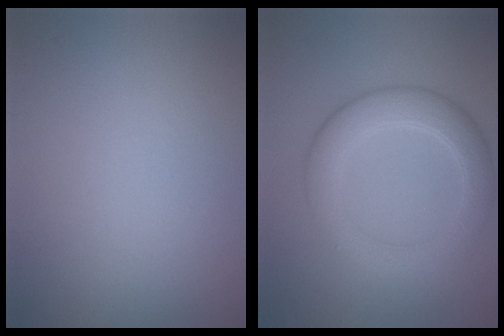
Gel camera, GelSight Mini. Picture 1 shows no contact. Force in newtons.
{"total": 4.6, "press": 4.6, "slide": 0.0}